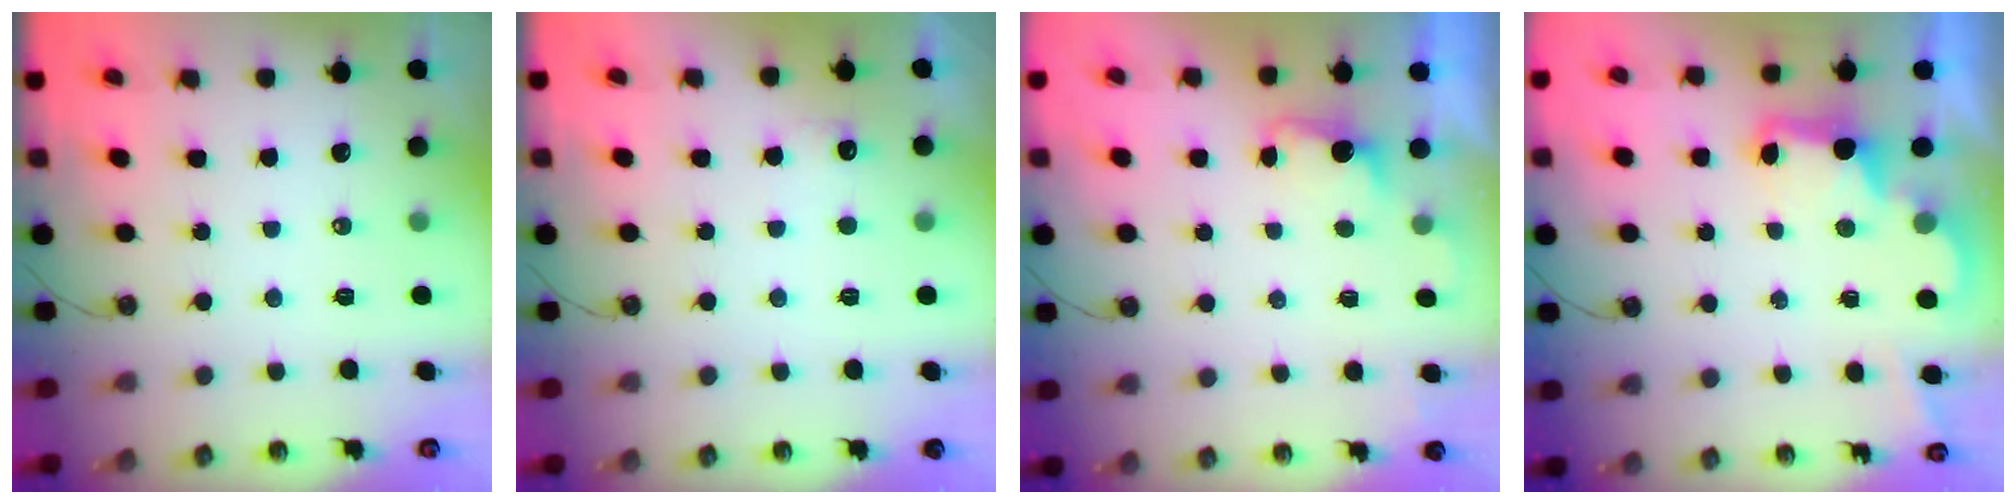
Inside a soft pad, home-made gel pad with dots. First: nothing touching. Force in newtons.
{"total": 5.3, "press": 5.1, "slide": 1.2}
{"total": 1.9, "press": 1.6, "slide": 0.9}
{"total": 3.0, "press": 3.0, "slide": 0.6}